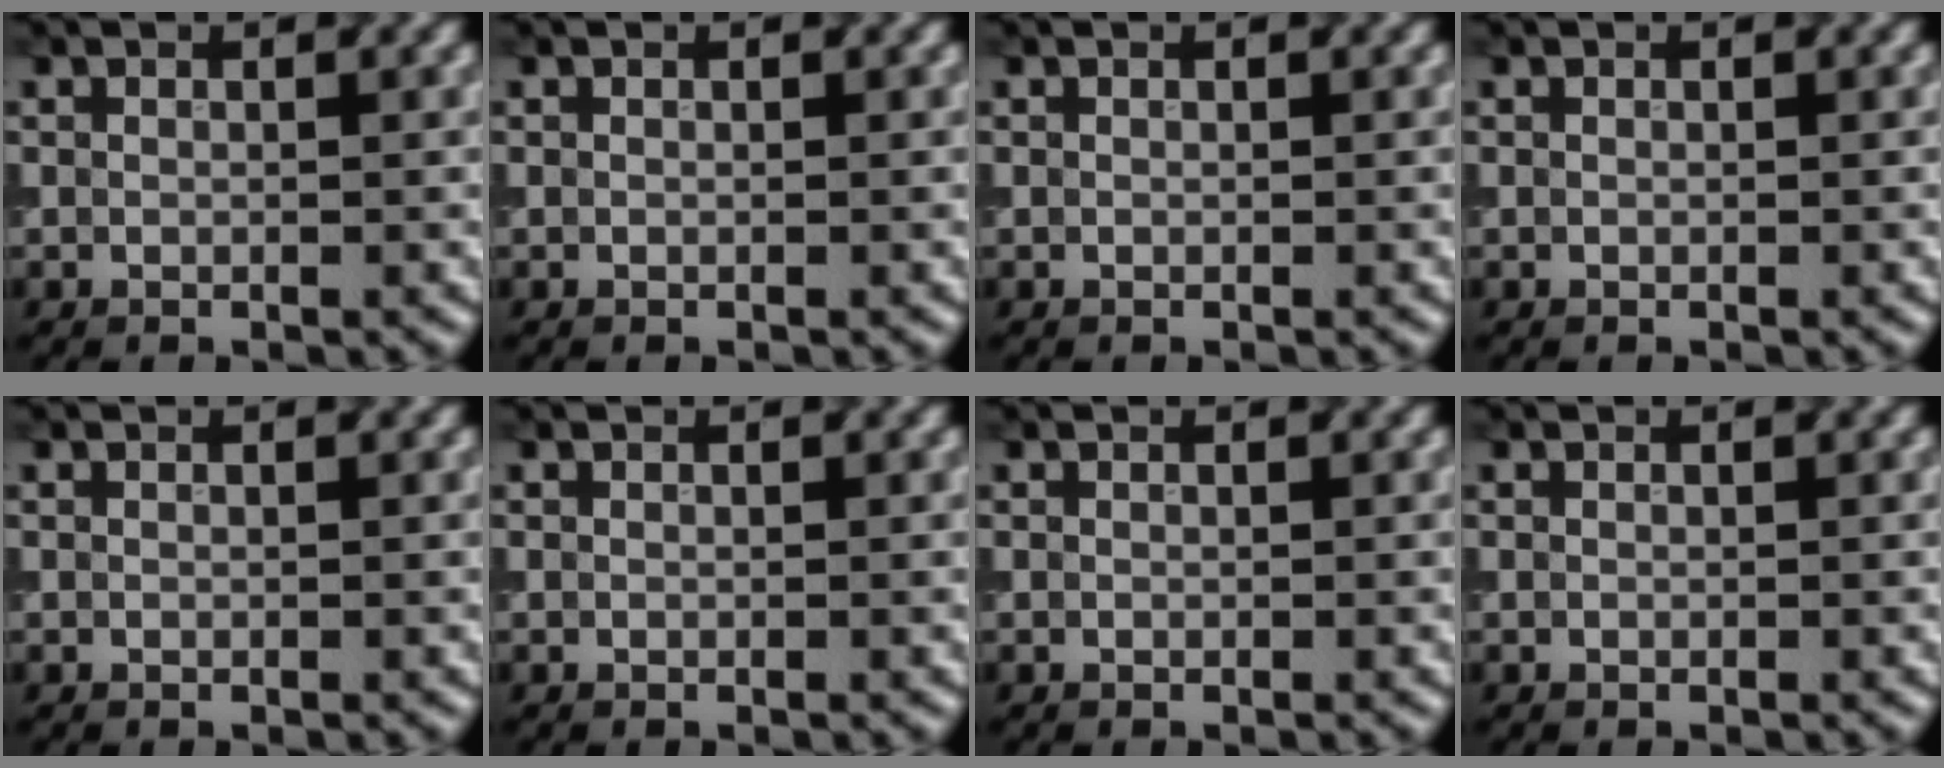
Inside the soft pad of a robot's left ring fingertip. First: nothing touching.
{"total": 0.0}
{"total": 0.0}
{"total": 0.0}
{"total": 0.0}
{"total": 0.0}
{"total": 0.0}
{"total": 0.0}